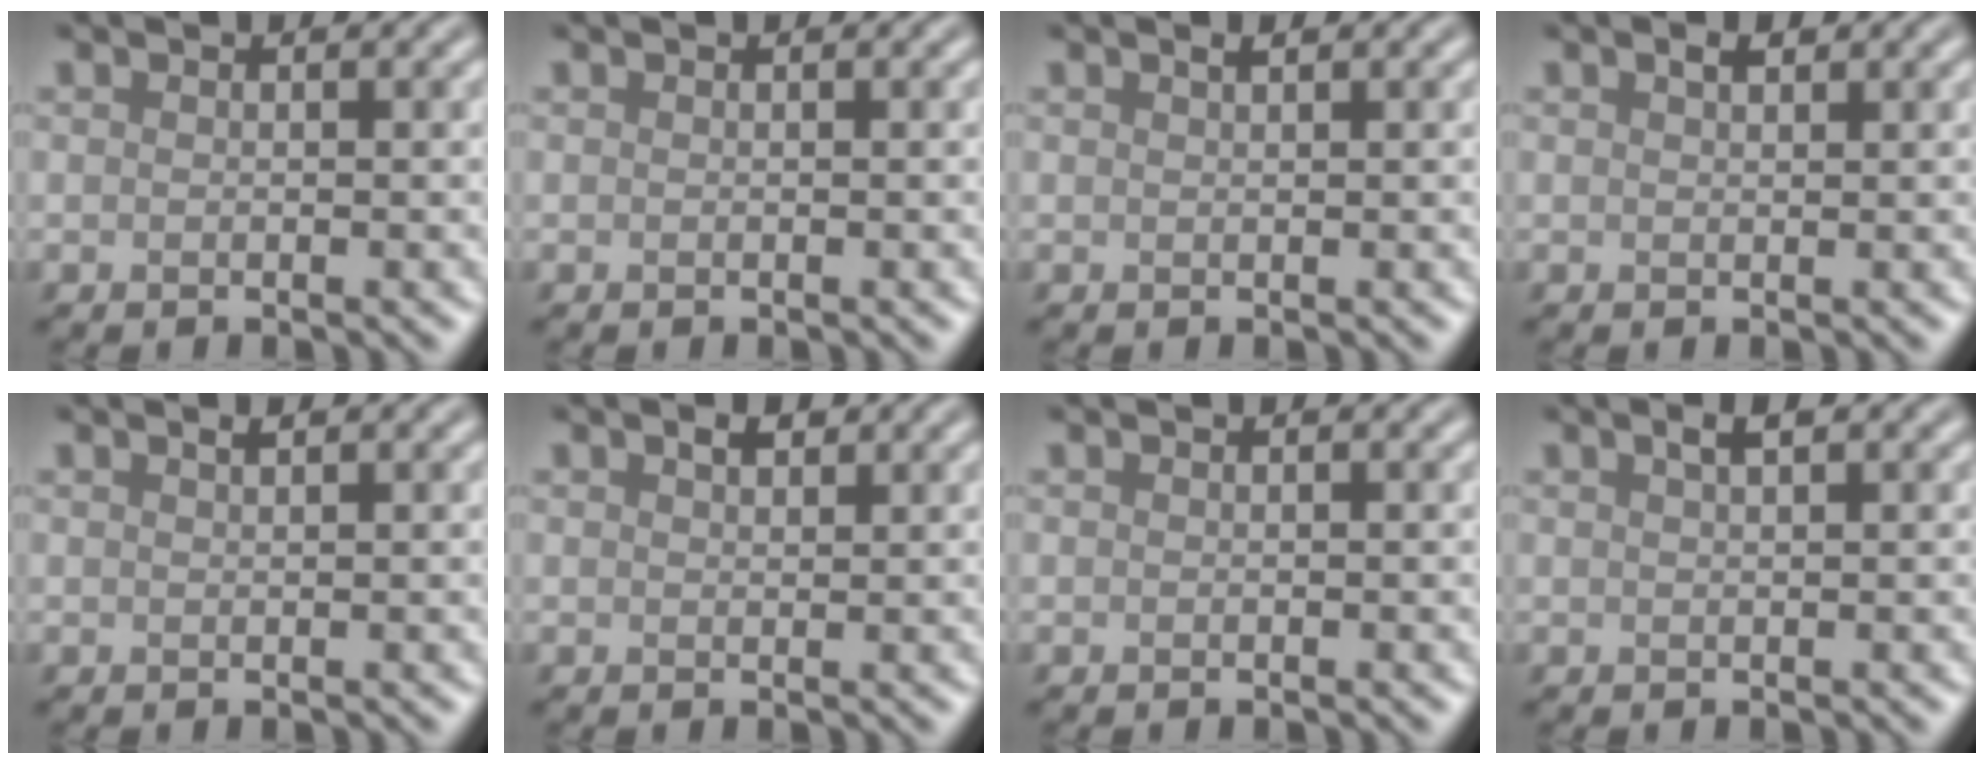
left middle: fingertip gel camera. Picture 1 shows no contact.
{"total": 0.0}
{"total": 0.6, "force": [0.5, 0.1, 0.4], "torque": [-0.006, -0.001, 0.008]}
{"total": 1.0, "force": [0.7, 0.4, 0.7], "torque": [-0.014, 0.001, 0.013]}
{"total": 0.6, "force": [0.5, 0.1, 0.4], "torque": [-0.006, -0.001, 0.009]}
{"total": 1.3, "force": [0.9, 0.6, 0.7], "torque": [-0.013, 0.003, 0.016]}
{"total": 0.0}
{"total": 1.3, "force": [0.8, 0.3, 1.0], "torque": [-0.016, 0.003, 0.013]}